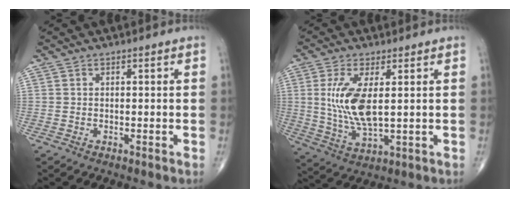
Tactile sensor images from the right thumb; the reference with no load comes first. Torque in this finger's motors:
{"motor_torque": [-0.41, 0.47, 1.00, 0.22, 0.09]}